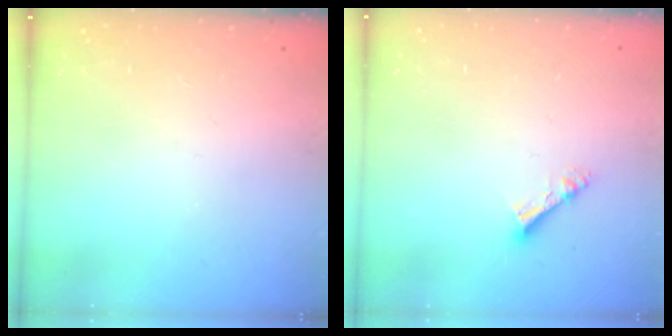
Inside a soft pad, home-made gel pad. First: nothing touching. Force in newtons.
{"total": 3.7, "press": 3.7, "slide": 0.5}